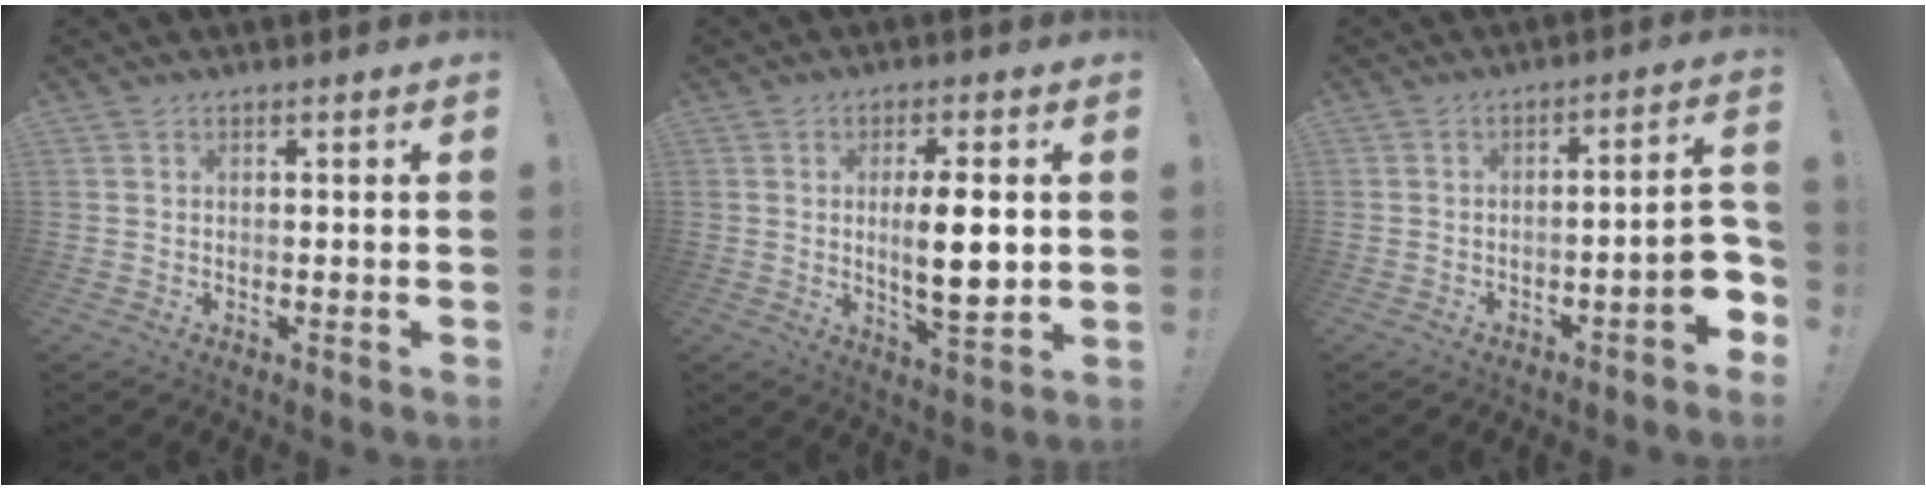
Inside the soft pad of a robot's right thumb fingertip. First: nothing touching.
{"total": 10.7, "force": [0.6, 2.6, 10.4], "torque": [-0.172, -0.016, 0.000]}
{"total": 6.8, "force": [-2.9, 0.9, 6.1], "torque": [-0.092, 0.005, -0.046]}